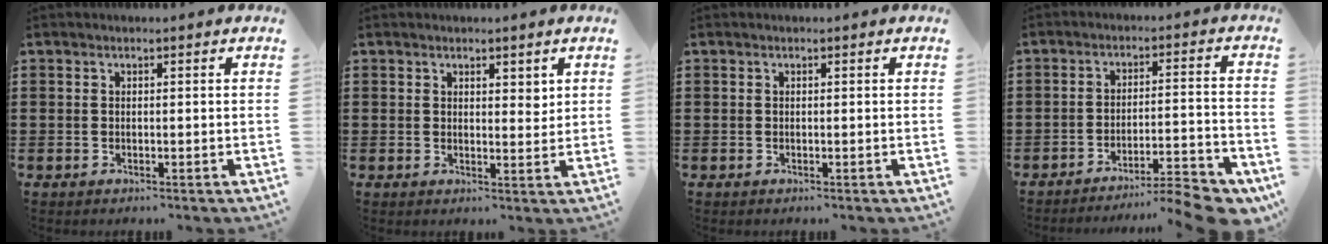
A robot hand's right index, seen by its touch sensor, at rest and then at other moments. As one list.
[{"total": 2.3, "force": [1.8, 1.2, 0.9], "torque": [-0.013, 0.004, 0.031]}, {"total": 0.0}, {"total": 7.4, "force": [-6.6, 0.4, 3.3], "torque": [-0.045, 0.003, -0.125]}]